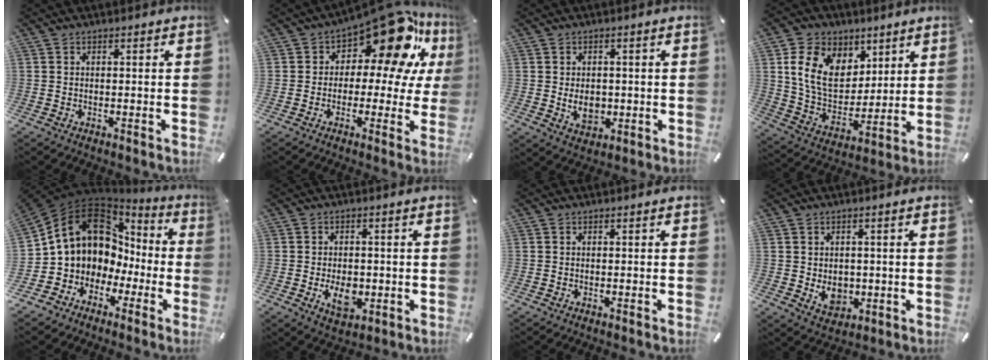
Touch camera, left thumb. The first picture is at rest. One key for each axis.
{"total": 17.0, "fx": 9.8, "fy": 8.2, "fz": 11.2, "tx": -0.152, "ty": -0.084, "tz": 0.163}
{"total": 5.6, "fx": -0.5, "fy": 4.5, "fz": 3.4, "tx": -0.051, "ty": -0.007, "tz": -0.012}
{"total": 15.0, "fx": 6.0, "fy": 11.5, "fz": 7.5, "tx": -0.162, "ty": -0.018, "tz": 0.117}
{"total": 11.9, "fx": 3.9, "fy": 10.4, "fz": 4.2, "tx": -0.094, "ty": -0.030, "tz": 0.088}
{"total": 6.8, "fx": -1.2, "fy": 4.6, "fz": 4.9, "tx": -0.084, "ty": -0.003, "tz": -0.021}
{"total": 0.0}
{"total": 5.6, "fx": -0.4, "fy": 4.8, "fz": 2.9, "tx": -0.034, "ty": -0.003, "tz": -0.005}